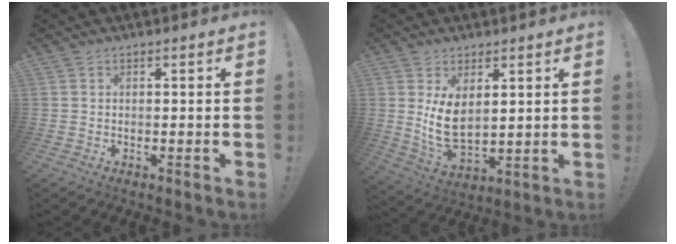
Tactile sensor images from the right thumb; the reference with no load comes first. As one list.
[{"total": 9.1, "force": [3.2, 5.4, 6.6], "torque": [-0.138, -0.032, 0.060]}]